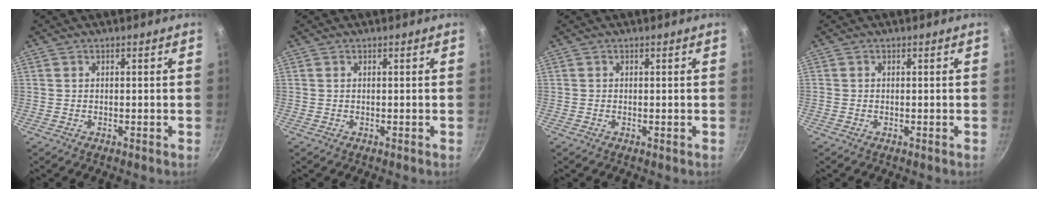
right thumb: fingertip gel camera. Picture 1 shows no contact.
{"total": 0.0}
{"total": 0.0}
{"total": 0.0}